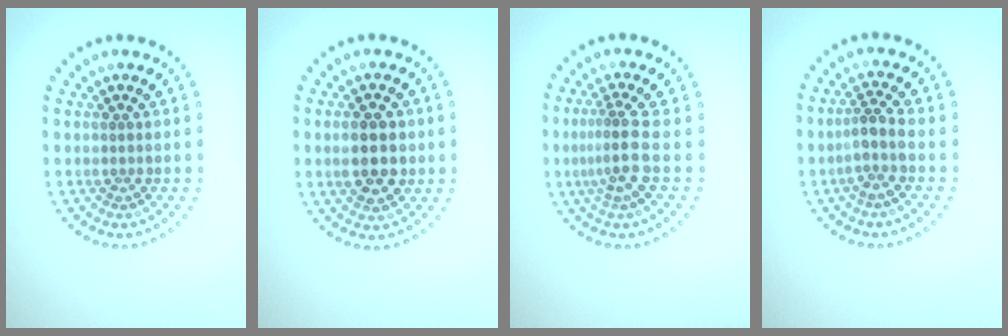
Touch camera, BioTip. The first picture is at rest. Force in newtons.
{"total": 4.4, "press": 4.4, "slide": 0.1}
{"total": 3.0, "press": 2.1, "slide": 2.1}
{"total": 2.2, "press": 1.6, "slide": 1.5}